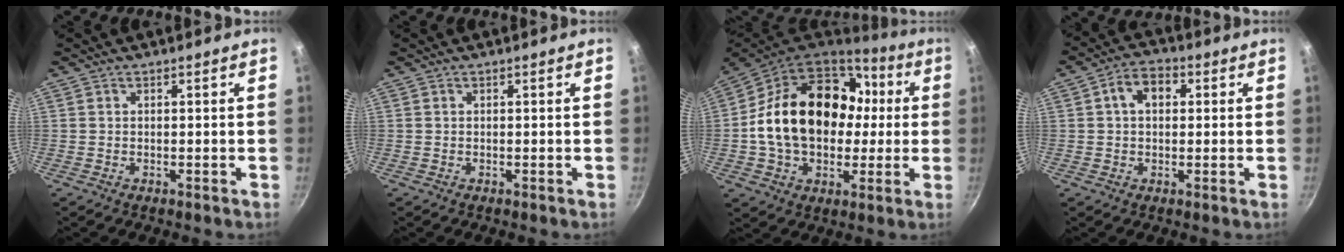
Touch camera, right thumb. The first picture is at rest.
{"total": 0.0}
{"total": 25.7, "force": [2.0, 18.5, 17.8], "torque": [-0.289, 0.044, 0.036]}
{"total": 6.6, "force": [1.6, 4.6, 4.5], "torque": [-0.052, 0.014, 0.015]}